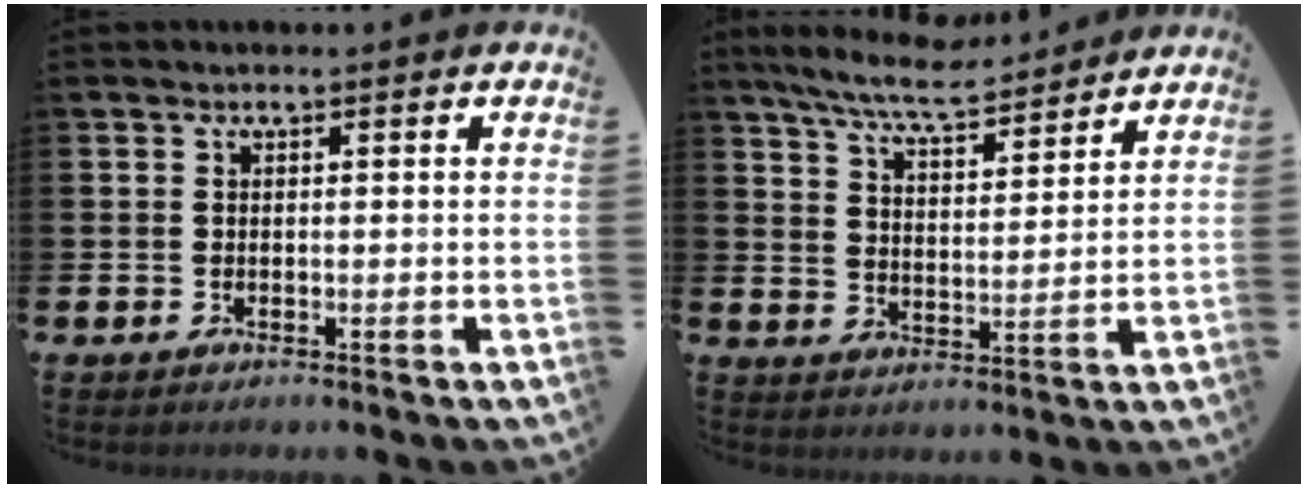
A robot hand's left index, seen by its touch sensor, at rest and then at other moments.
{"total": 7.9, "force": [7.4, 0.9, 2.6], "torque": [-0.074, -0.036, 0.133]}